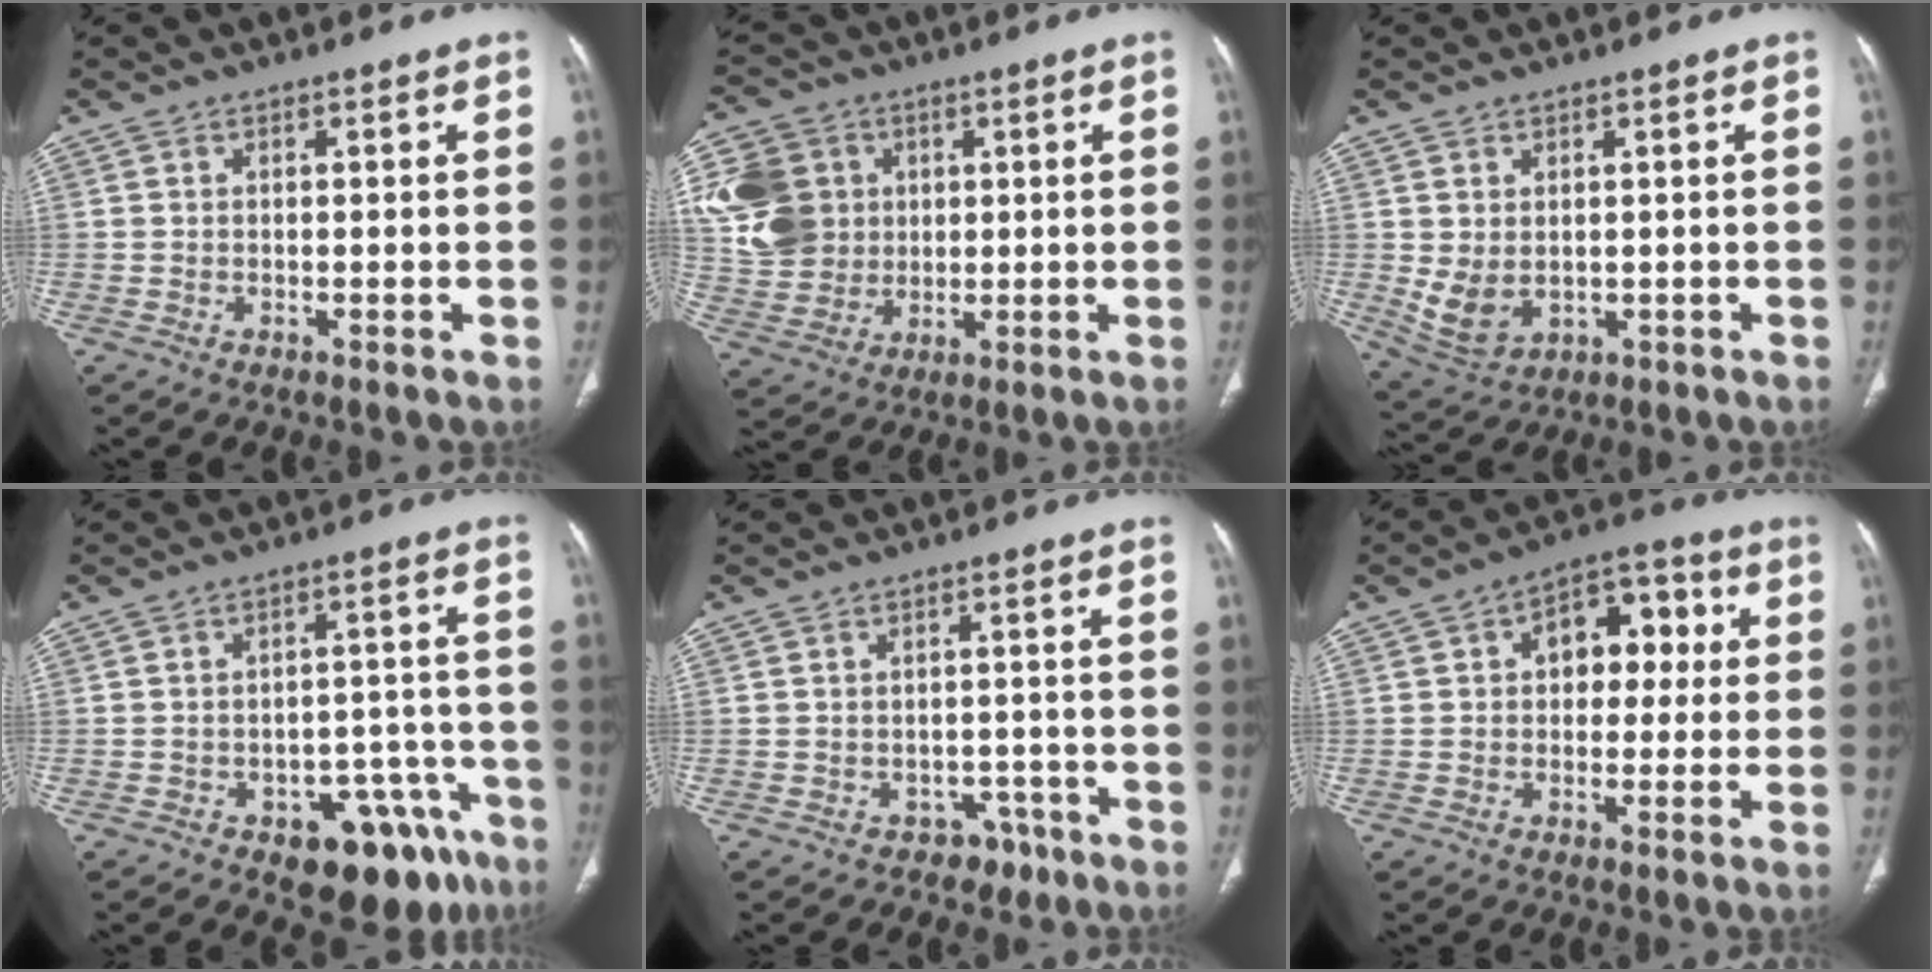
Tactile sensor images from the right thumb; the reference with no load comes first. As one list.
[{"total": 15.3, "force": [3.1, 13.1, 7.1], "torque": [-0.135, 0.007, 0.068]}, {"total": 6.0, "force": [0.2, 4.2, 4.3], "torque": [-0.079, -0.007, 0.025]}, {"total": 13.9, "force": [-8.4, 7.2, 8.4], "torque": [-0.053, 0.067, -0.107]}, {"total": 3.7, "force": [-2.3, 2.8, 0.8], "torque": [0.012, 0.022, -0.028]}, {"total": 10.9, "force": [2.0, 7.1, 8.1], "torque": [-0.072, 0.026, 0.022]}]